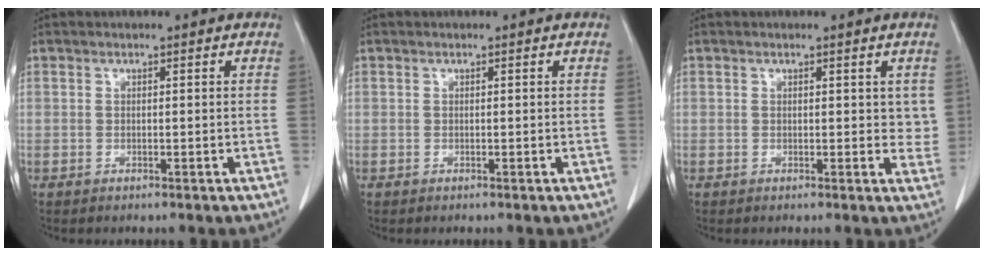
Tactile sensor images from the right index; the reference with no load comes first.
{"total": 0.0}
{"total": 2.4, "force": [1.0, 1.7, 1.5], "torque": [-0.001, -0.006, 0.011]}